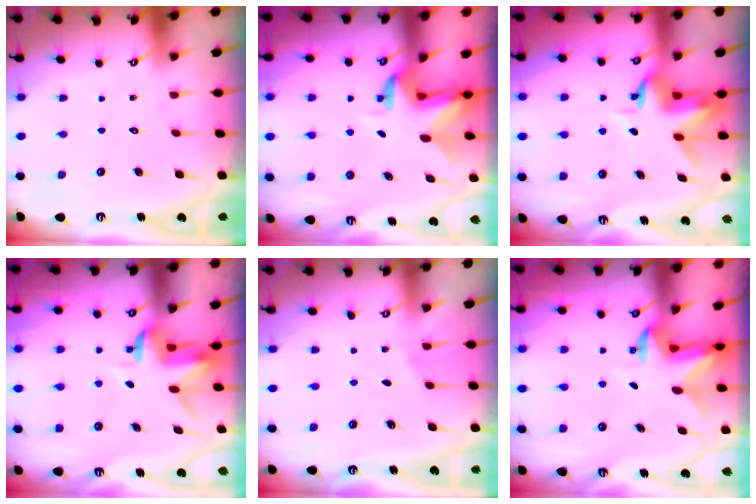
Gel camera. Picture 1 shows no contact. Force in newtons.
{"total": 3.2, "press": 3.2, "slide": 0.3}
{"total": 5.1, "press": 4.9, "slide": 1.3}
{"total": 3.4, "press": 3.4, "slide": 0.2}
{"total": 0.7, "press": 0.7, "slide": 0.1}
{"total": 2.7, "press": 2.7, "slide": 0.5}